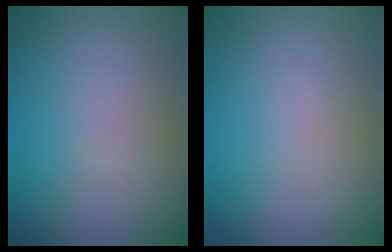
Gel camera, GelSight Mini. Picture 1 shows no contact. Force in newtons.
{"total": 0.0}